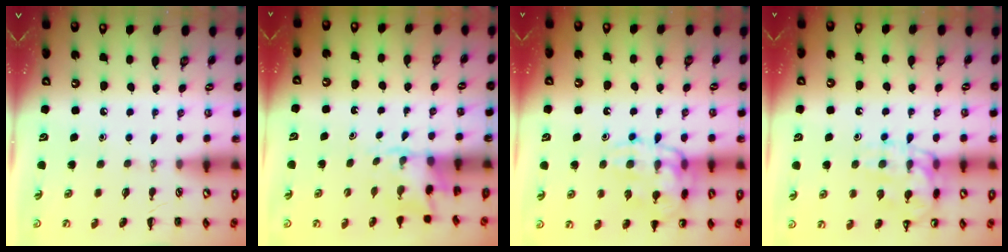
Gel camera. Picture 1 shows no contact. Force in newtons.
{"total": 2.8, "press": 2.6, "slide": 1.0}
{"total": 16.3, "press": 16.1, "slide": 2.3}
{"total": 14.2, "press": 14.1, "slide": 2.0}